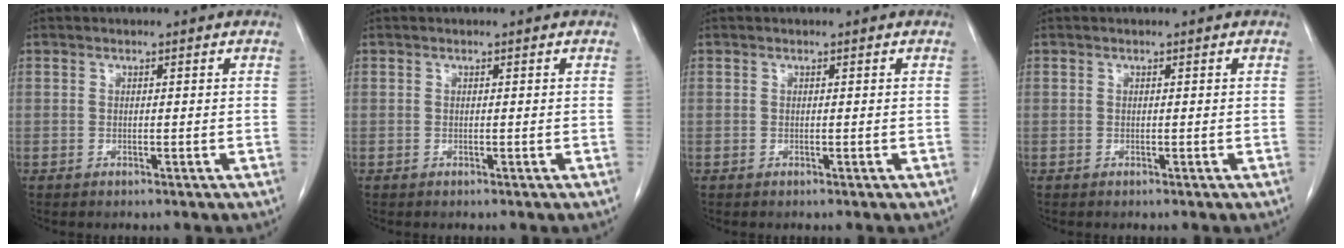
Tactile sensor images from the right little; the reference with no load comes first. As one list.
[{"total": 0.0}, {"total": 0.0}, {"total": 0.0}]